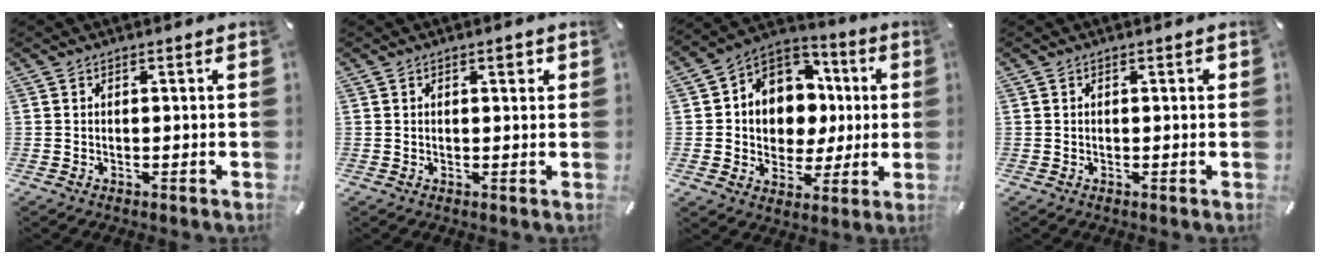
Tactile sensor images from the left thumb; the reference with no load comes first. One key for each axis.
{"total": 1.8, "fx": 0.7, "fy": 0.9, "fz": 1.4, "tx": -0.012, "ty": -0.002, "tz": 0.008}
{"total": 11.8, "fx": 1.6, "fy": 11.0, "fz": 4.0, "tx": -0.079, "ty": -0.015, "tz": 0.039}
{"total": 0.7, "fx": 0.1, "fy": 0.4, "fz": 0.5, "tx": -0.010, "ty": 0.003, "tz": 0.000}